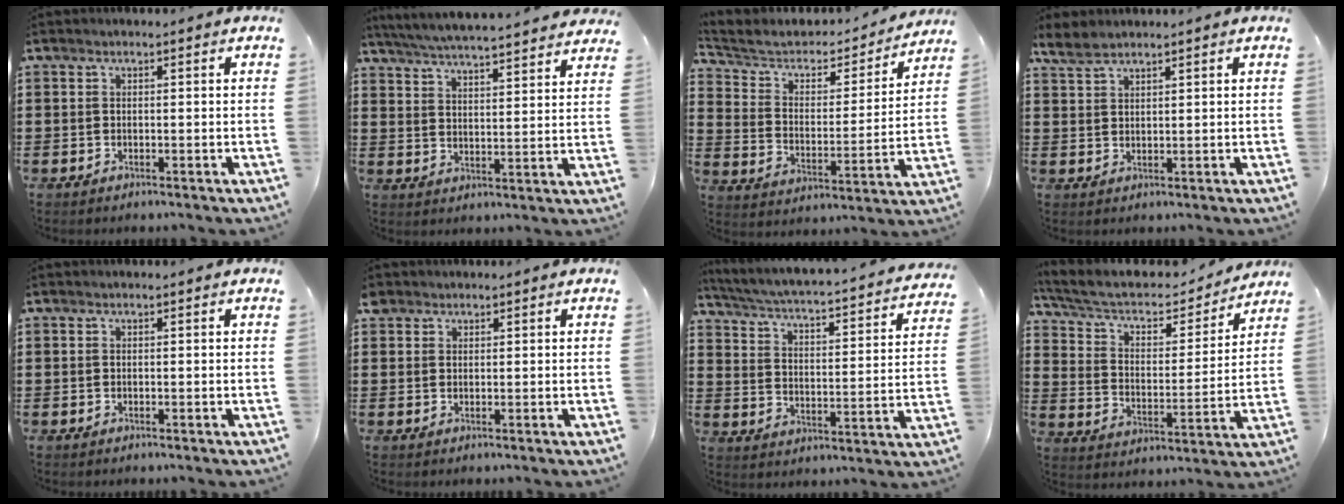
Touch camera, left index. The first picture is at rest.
{"total": 5.6, "force": [5.4, -0.5, 1.3], "torque": [-0.049, -0.038, 0.093]}
{"total": 4.8, "force": [4.0, 2.3, 1.4], "torque": [-0.056, -0.027, 0.061]}
{"total": 2.9, "force": [2.4, 1.0, 1.4], "torque": [-0.034, 0.004, 0.046]}
{"total": 0.0}
{"total": 1.5, "force": [1.2, 0.9, 0.2], "torque": [-0.008, 0.005, 0.024]}
{"total": 2.7, "force": [2.3, -0.4, 1.4], "torque": [-0.044, -0.035, 0.025]}
{"total": 6.1, "force": [4.7, 2.7, 2.7], "torque": [-0.077, -0.028, 0.079]}